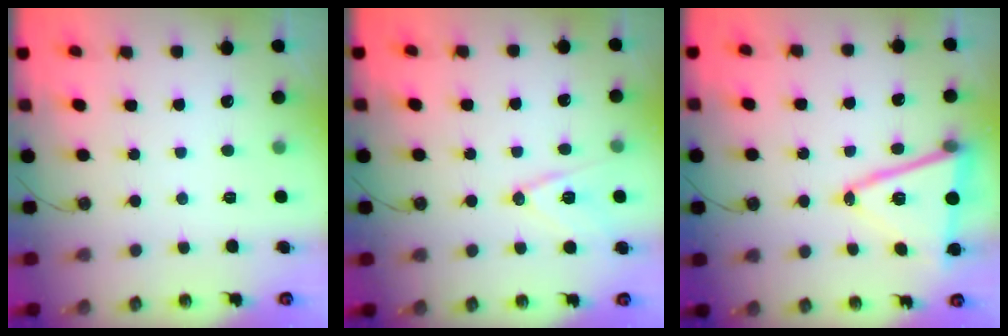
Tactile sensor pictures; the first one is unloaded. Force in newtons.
{"total": 12.1, "press": 11.6, "slide": 3.4}
{"total": 15.9, "press": 15.5, "slide": 3.7}